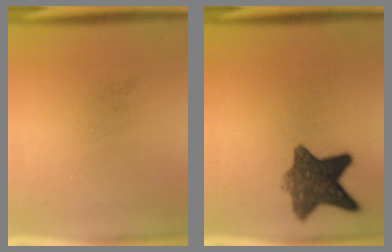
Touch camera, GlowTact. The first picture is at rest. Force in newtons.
{"total": 9.2}